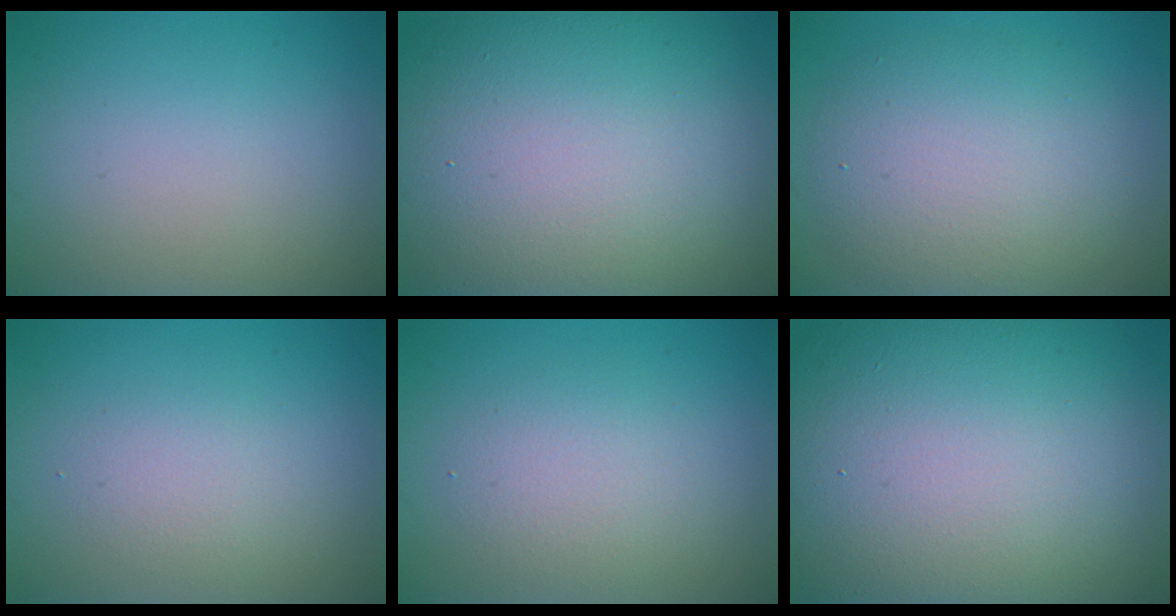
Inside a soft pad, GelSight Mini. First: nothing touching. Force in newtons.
{"total": 17.3, "press": 17.2, "slide": 1.6}
{"total": 6.7, "press": 6.7, "slide": 0.3}
{"total": 1.9, "press": 1.9, "slide": 0.1}
{"total": 2.9, "press": 2.9, "slide": 0.3}
{"total": 19.8, "press": 19.8, "slide": 1.3}